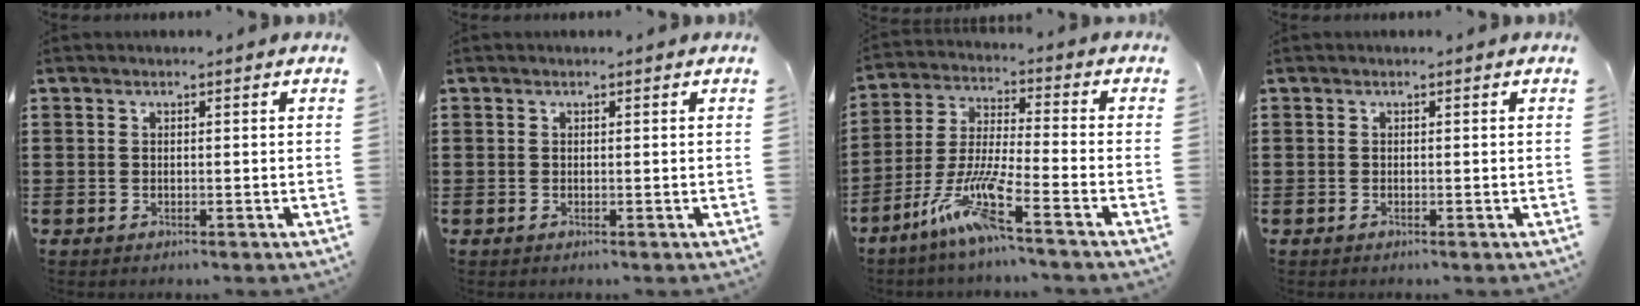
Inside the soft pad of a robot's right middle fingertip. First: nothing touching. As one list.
[{"total": 0.0}, {"total": 9.1, "force": [-6.1, 0.5, 6.7], "torque": [-0.148, -0.013, -0.122]}, {"total": 0.0}]